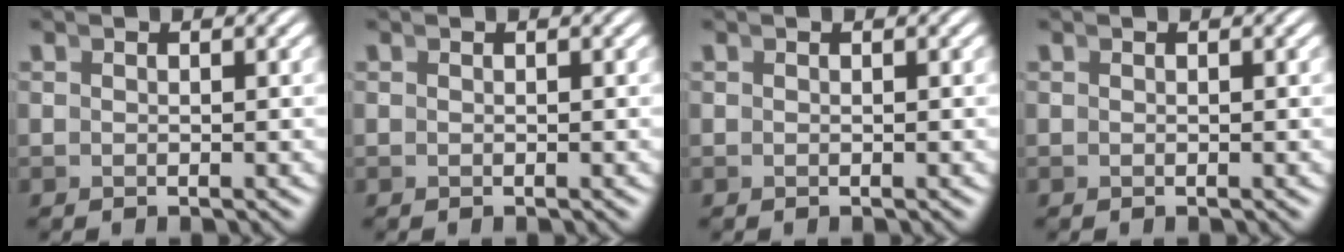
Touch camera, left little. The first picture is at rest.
{"total": 0.0}
{"total": 0.0}
{"total": 0.0}